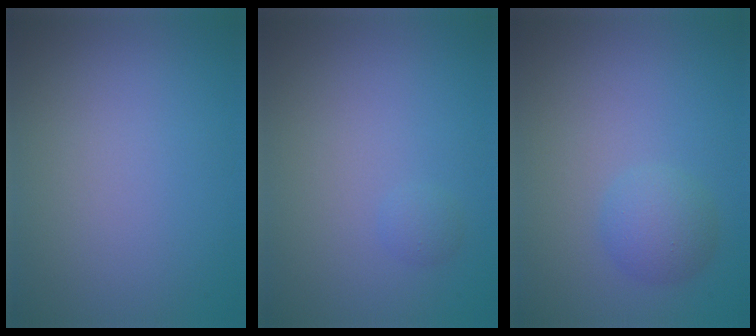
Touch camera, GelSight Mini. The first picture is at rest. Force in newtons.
{"total": 0.7, "press": 0.7, "slide": 0.1}
{"total": 2.6, "press": 2.6, "slide": 0.1}